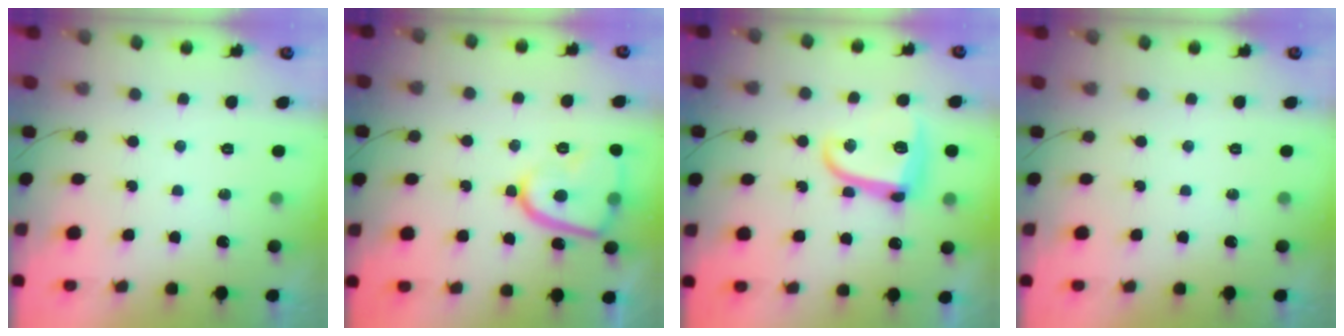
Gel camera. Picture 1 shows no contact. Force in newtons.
{"total": 13.8, "press": 13.7, "slide": 1.4}
{"total": 12.4, "press": 12.4, "slide": 0.8}
{"total": 0.0}